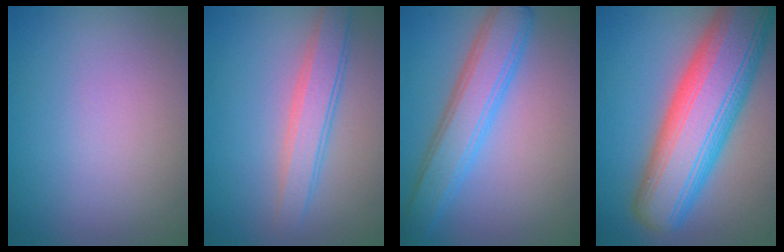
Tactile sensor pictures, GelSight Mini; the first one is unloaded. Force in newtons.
{"total": 3.4, "press": 3.4, "slide": 0.1}
{"total": 4.9, "press": 4.9, "slide": 0.2}
{"total": 12.1, "press": 12.1, "slide": 0.7}